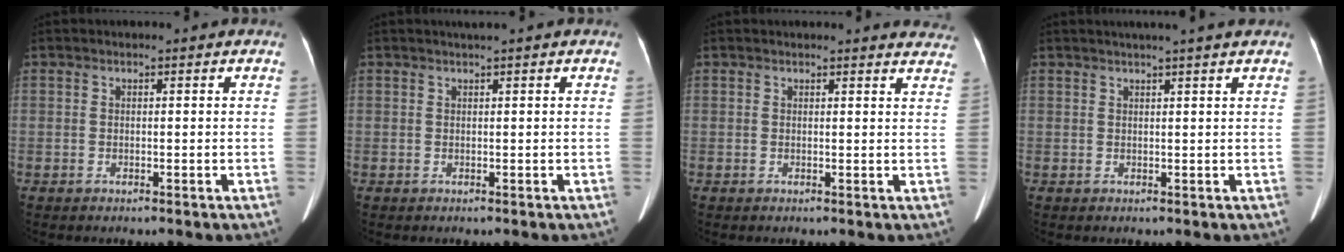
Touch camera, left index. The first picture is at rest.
{"total": 0.8, "force": [0.5, -0.2, 0.5], "torque": [-0.011, 0.001, 0.013]}
{"total": 8.1, "force": [7.8, 1.5, 1.2], "torque": [0.014, -0.008, 0.055]}
{"total": 4.6, "force": [3.8, -0.8, 2.5], "torque": [-0.033, 0.017, 0.048]}